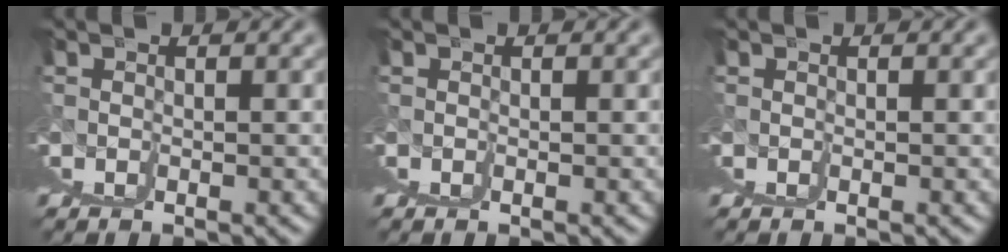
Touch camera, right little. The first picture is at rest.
{"total": 0.0}
{"total": 0.0}